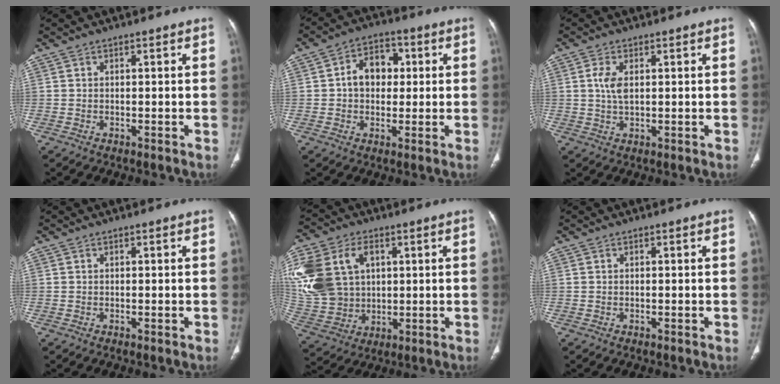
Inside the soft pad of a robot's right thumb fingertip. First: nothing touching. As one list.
[{"total": 9.7, "force": [1.4, 7.2, 6.3], "torque": [-0.060, 0.015, 0.016]}, {"total": 3.8, "force": [0.8, 1.8, 3.2], "torque": [-0.070, -0.003, 0.016]}, {"total": 0.0}, {"total": 19.3, "force": [4.9, 14.5, 11.9], "torque": [-0.260, 0.009, 0.107]}, {"total": 0.0}]